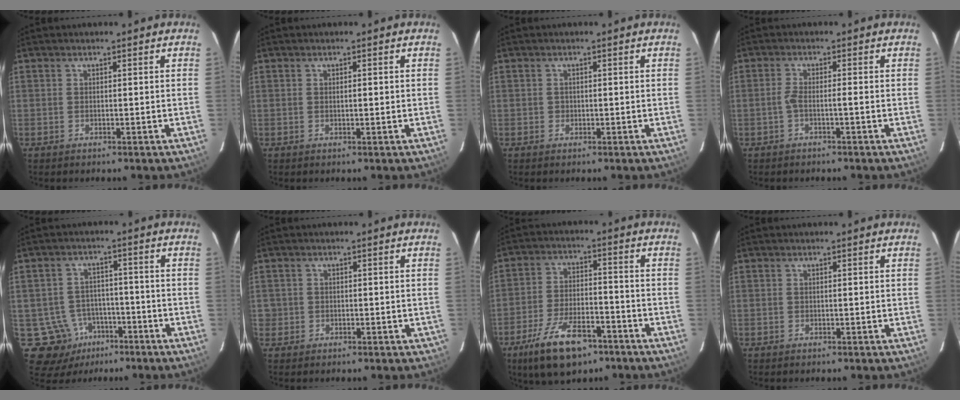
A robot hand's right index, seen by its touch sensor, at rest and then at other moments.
{"total": 0.9, "force": [0.0, 0.2, 0.9], "torque": [-0.015, 0.000, 0.002]}
{"total": 0.6, "force": [-0.1, 0.6, 0.2], "torque": [-0.003, 0.003, -0.003]}
{"total": 1.9, "force": [-0.8, -0.1, 1.7], "torque": [-0.035, 0.005, -0.017]}
{"total": 11.2, "force": [-4.6, 10.0, 1.7], "torque": [-0.046, 0.030, -0.057]}
{"total": 2.0, "force": [-0.4, 1.9, 0.2], "torque": [0.007, 0.007, -0.001]}
{"total": 12.0, "force": [-7.7, 4.5, 8.0], "torque": [-0.154, -0.008, -0.132]}
{"total": 0.0}